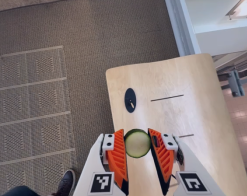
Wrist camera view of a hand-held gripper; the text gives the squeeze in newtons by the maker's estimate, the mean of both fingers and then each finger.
{"total": 10.2, "left": 10.2, "right": 10.1}